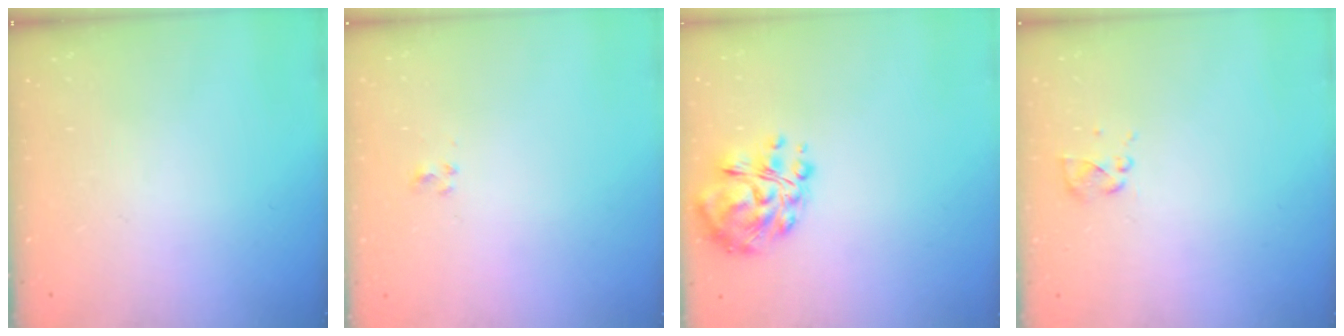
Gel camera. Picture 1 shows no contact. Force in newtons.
{"total": 2.0, "press": 1.8, "slide": 1.0}
{"total": 11.1, "press": 10.8, "slide": 2.5}
{"total": 4.0, "press": 3.8, "slide": 1.1}